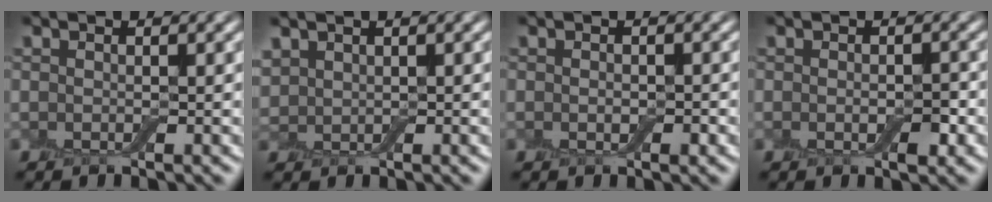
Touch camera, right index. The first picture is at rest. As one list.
[{"total": 1.2, "force": [0.7, 0.9, 0.4], "torque": [-0.014, 0.001, 0.020]}, {"total": 1.0, "force": [-0.3, 0.6, 0.7], "torque": [-0.012, -0.004, -0.003]}, {"total": 1.7, "force": [-0.6, 0.8, 1.3], "torque": [-0.022, -0.005, -0.006]}]